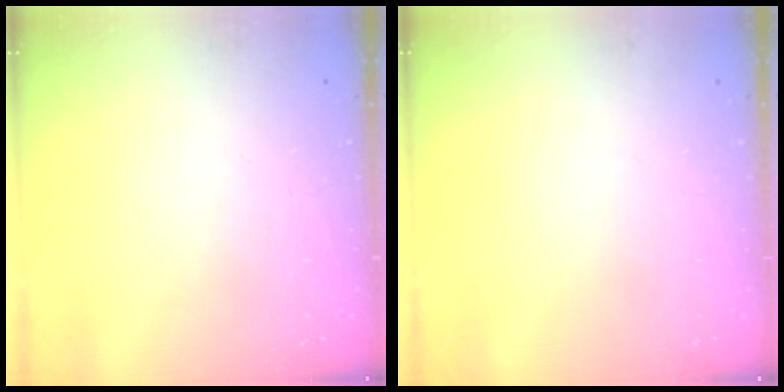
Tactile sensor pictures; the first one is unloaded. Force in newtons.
{"total": 0.0}